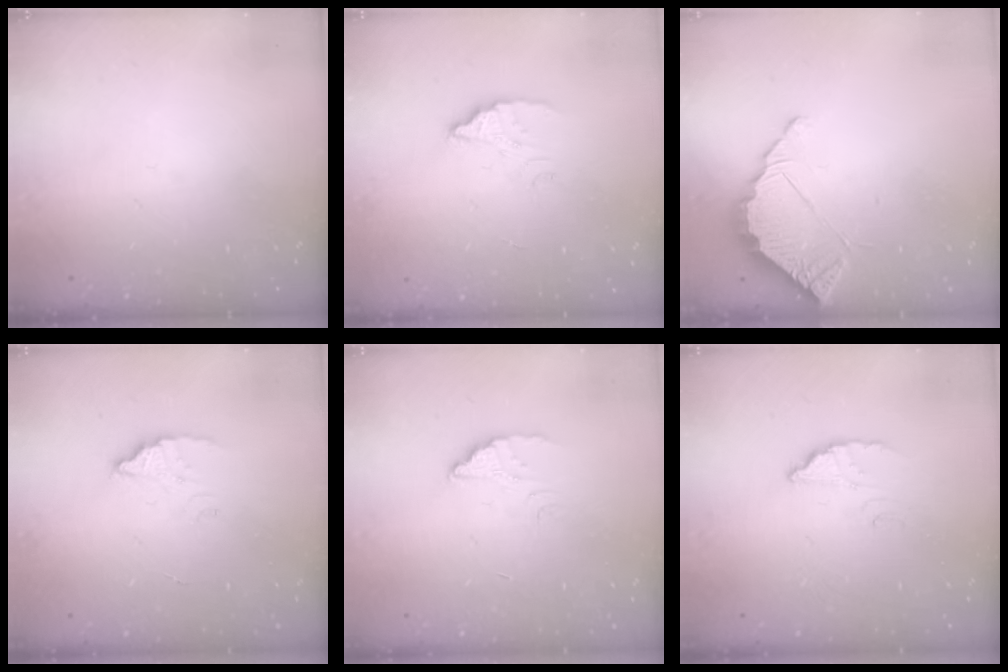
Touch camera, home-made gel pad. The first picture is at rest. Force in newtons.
{"total": 2.8, "press": 2.8, "slide": 0.2}
{"total": 4.4, "press": 4.4, "slide": 0.3}
{"total": 2.7, "press": 2.7, "slide": 0.1}
{"total": 2.7, "press": 2.7, "slide": 0.1}
{"total": 2.8, "press": 2.8, "slide": 0.1}